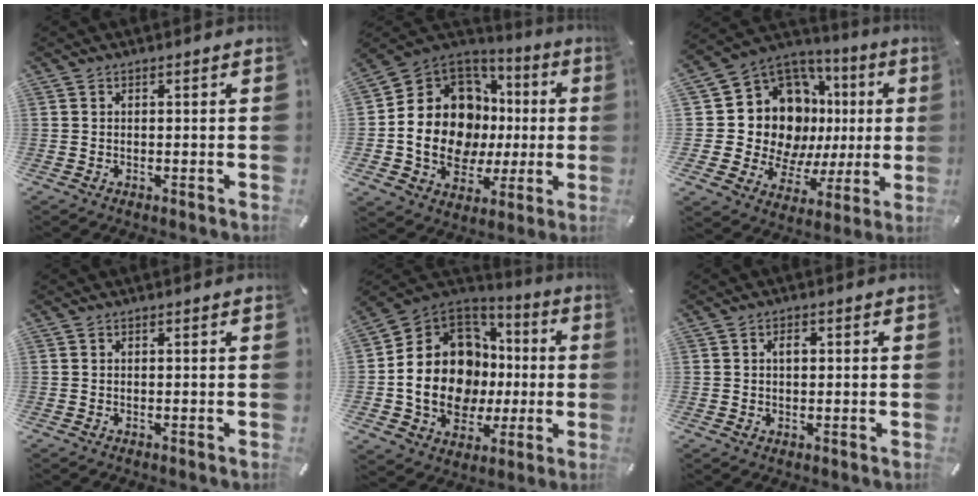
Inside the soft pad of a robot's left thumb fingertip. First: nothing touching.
{"total": 18.0, "force": [0.3, 15.2, 9.7], "torque": [-0.198, -0.024, 0.017]}
{"total": 18.7, "force": [4.1, 14.8, 10.7], "torque": [-0.213, -0.047, 0.098]}
{"total": 0.0}
{"total": 19.5, "force": [-0.4, 16.0, 11.0], "torque": [-0.228, -0.013, 0.006]}
{"total": 2.7, "force": [0.6, 1.8, 1.9], "torque": [-0.023, 0.002, 0.004]}